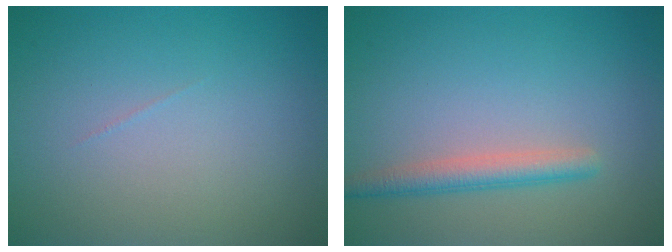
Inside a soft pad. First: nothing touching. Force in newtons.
{"total": 2.6, "press": 2.6, "slide": 0.1}